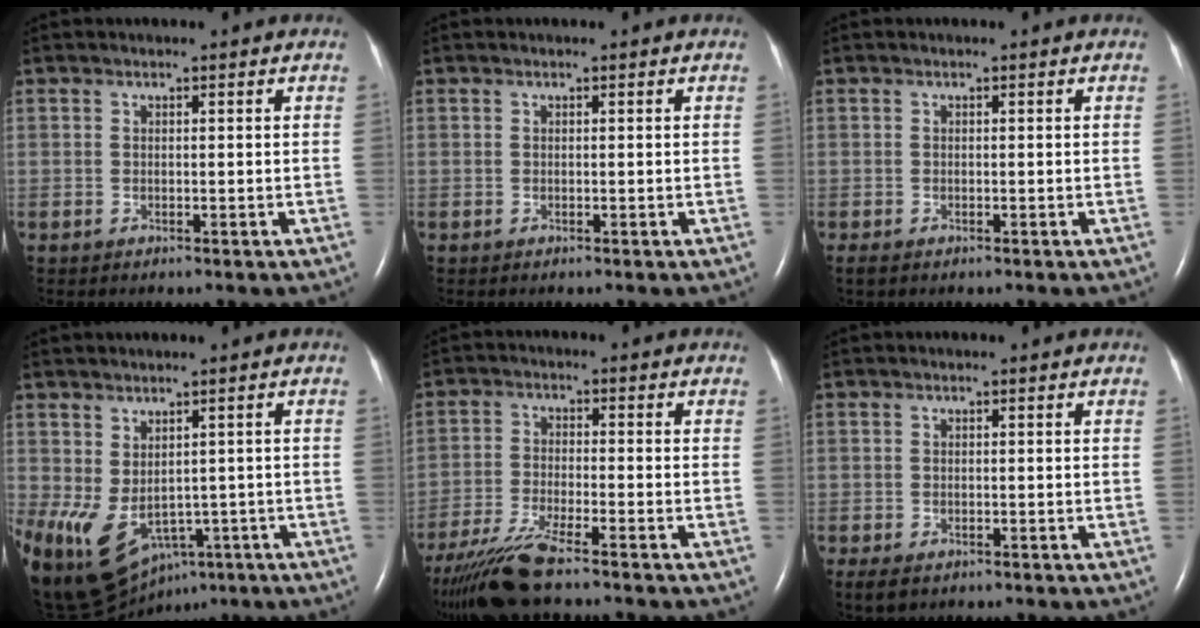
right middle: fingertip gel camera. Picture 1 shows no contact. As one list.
[{"total": 0.0}, {"total": 0.8, "force": [-0.5, 0.3, 0.4], "torque": [-0.010, -0.002, -0.006]}, {"total": 17.8, "force": [-8.3, 10.8, 11.4], "torque": [-0.261, -0.030, -0.112]}, {"total": 9.4, "force": [-7.7, 0.1, 5.3], "torque": [-0.107, -0.030, -0.140]}, {"total": 3.4, "force": [-2.1, 2.0, 1.8], "torque": [-0.031, -0.007, -0.029]}]